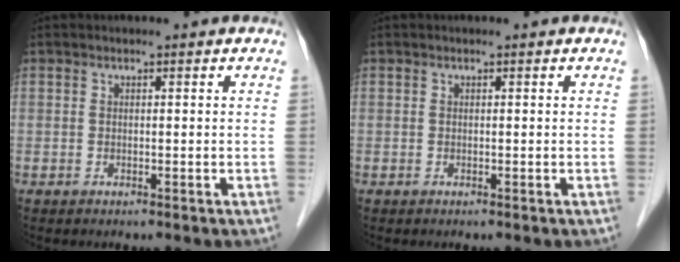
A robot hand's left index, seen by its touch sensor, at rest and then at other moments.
{"total": 0.0}